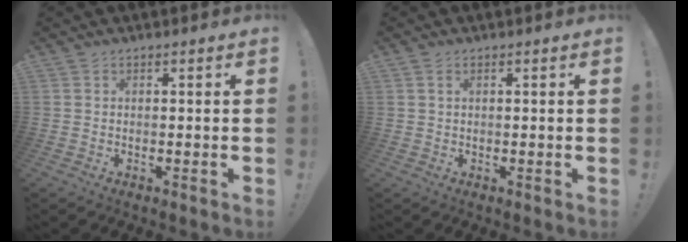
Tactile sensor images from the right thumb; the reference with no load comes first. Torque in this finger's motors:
{"motor_torque": [-0.08, -0.05, -0.04, -0.08, 0.07]}